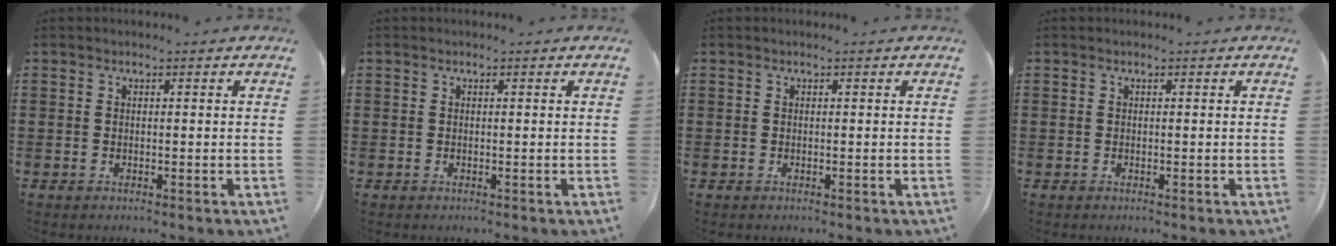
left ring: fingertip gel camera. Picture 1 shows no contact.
{"total": 0.0}
{"total": 0.0}
{"total": 0.0}